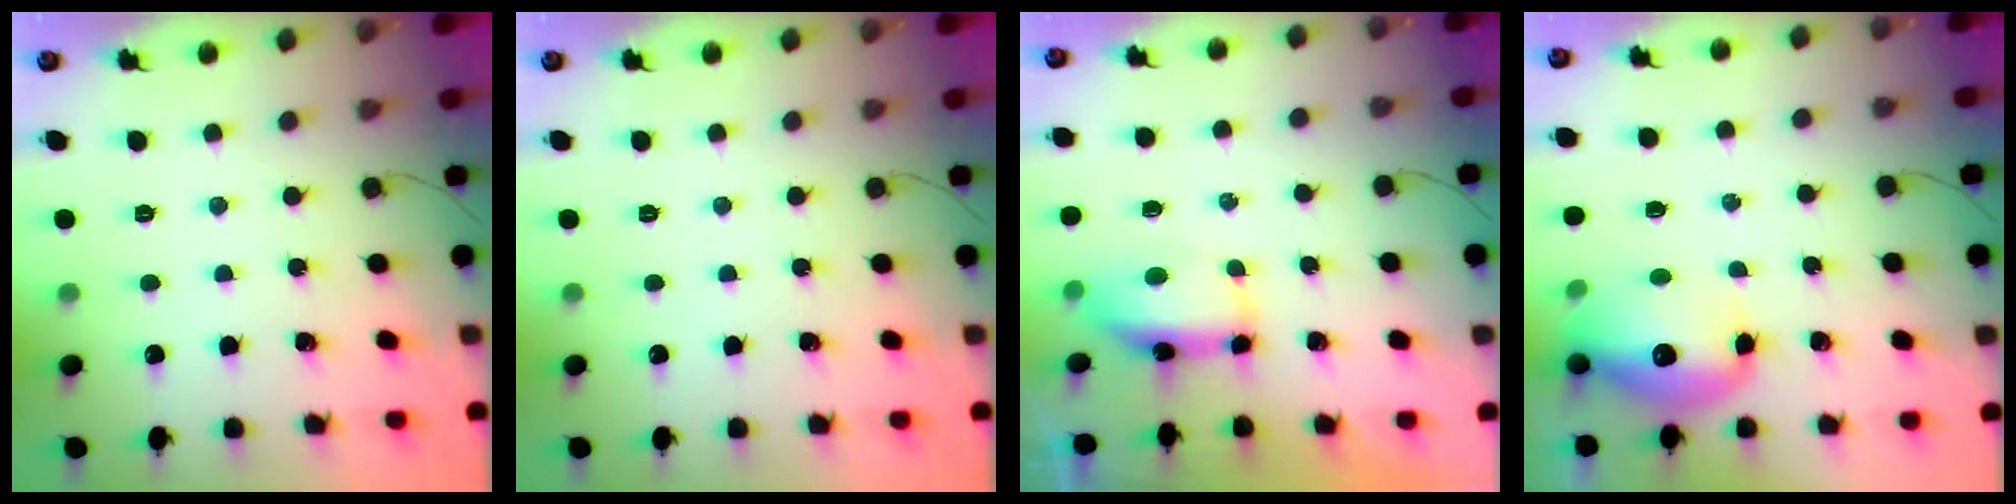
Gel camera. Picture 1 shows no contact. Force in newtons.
{"total": 0.0}
{"total": 13.9, "press": 9.1, "slide": 10.5}
{"total": 12.9, "press": 12.6, "slide": 2.6}